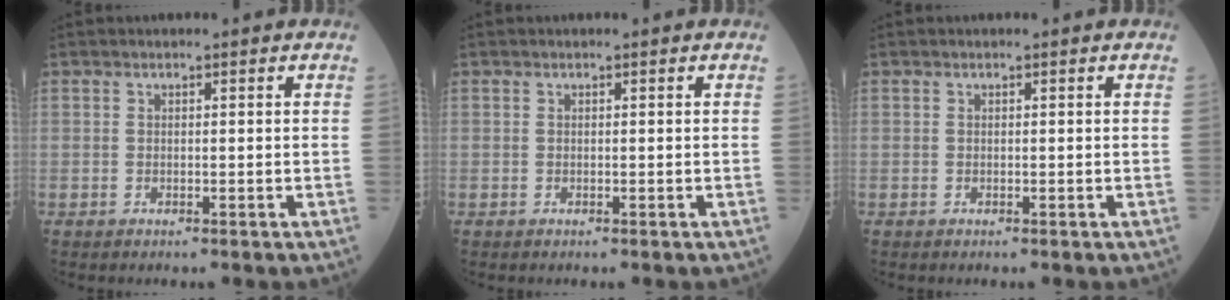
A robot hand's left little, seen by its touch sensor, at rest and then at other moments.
{"total": 0.0}
{"total": 0.0}